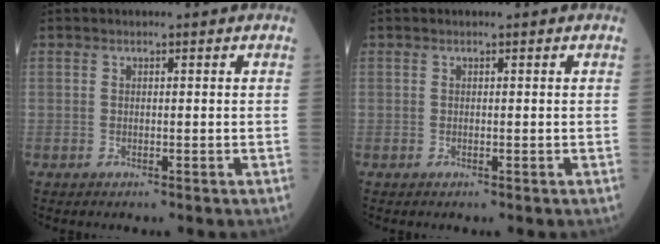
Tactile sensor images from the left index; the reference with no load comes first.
{"total": 0.0}